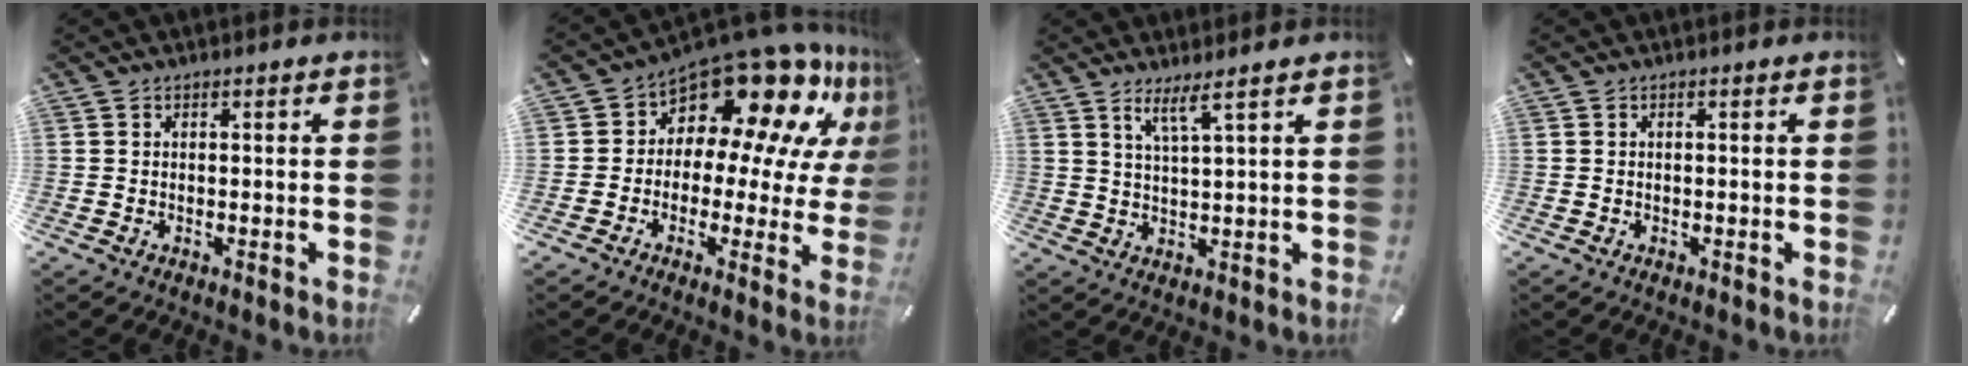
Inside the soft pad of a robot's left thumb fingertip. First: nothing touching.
{"total": 16.2, "force": [11.1, 8.0, 8.7], "torque": [-0.138, -0.101, 0.191]}
{"total": 4.5, "force": [3.4, -0.2, 3.0], "torque": [-0.068, -0.013, 0.059]}
{"total": 0.0}